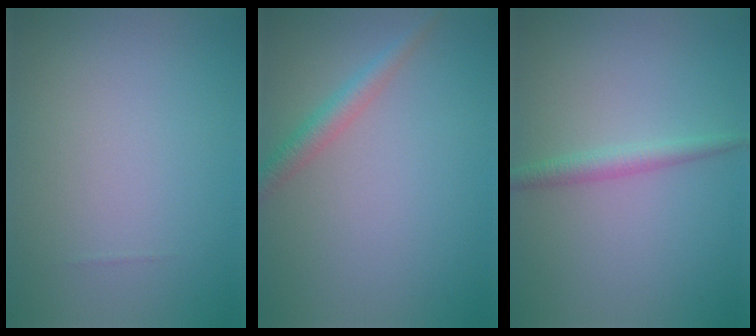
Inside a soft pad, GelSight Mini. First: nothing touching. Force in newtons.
{"total": 2.1, "press": 2.1, "slide": 0.0}
{"total": 1.7, "press": 1.7, "slide": 0.0}